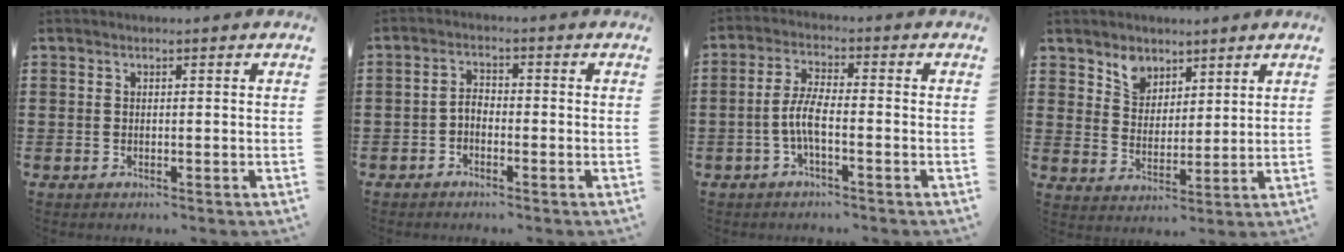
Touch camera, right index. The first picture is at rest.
{"total": 2.1, "force": [-1.3, 1.1, 1.2], "torque": [-0.034, 0.006, -0.031]}
{"total": 4.9, "force": [-1.6, 1.2, 4.4], "torque": [-0.106, -0.004, -0.039]}
{"total": 4.7, "force": [3.5, 3.1, 0.4], "torque": [-0.021, 0.001, 0.063]}